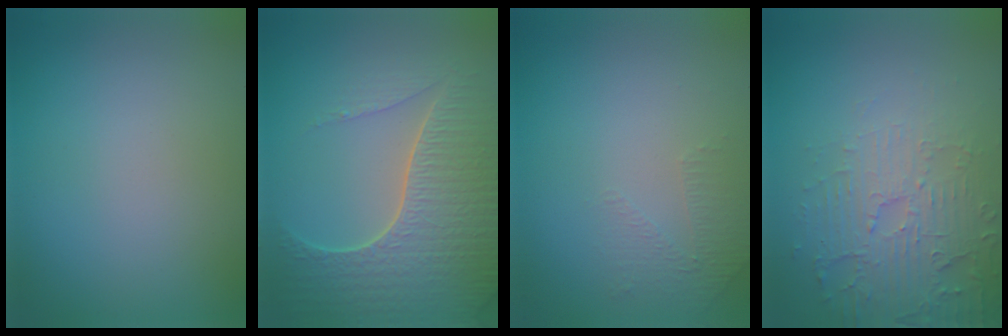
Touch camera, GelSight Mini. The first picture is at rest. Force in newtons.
{"total": 7.5, "press": 5.6, "slide": 5.1}
{"total": 1.1, "press": 0.6, "slide": 1.0}
{"total": 5.5, "press": 3.5, "slide": 4.2}